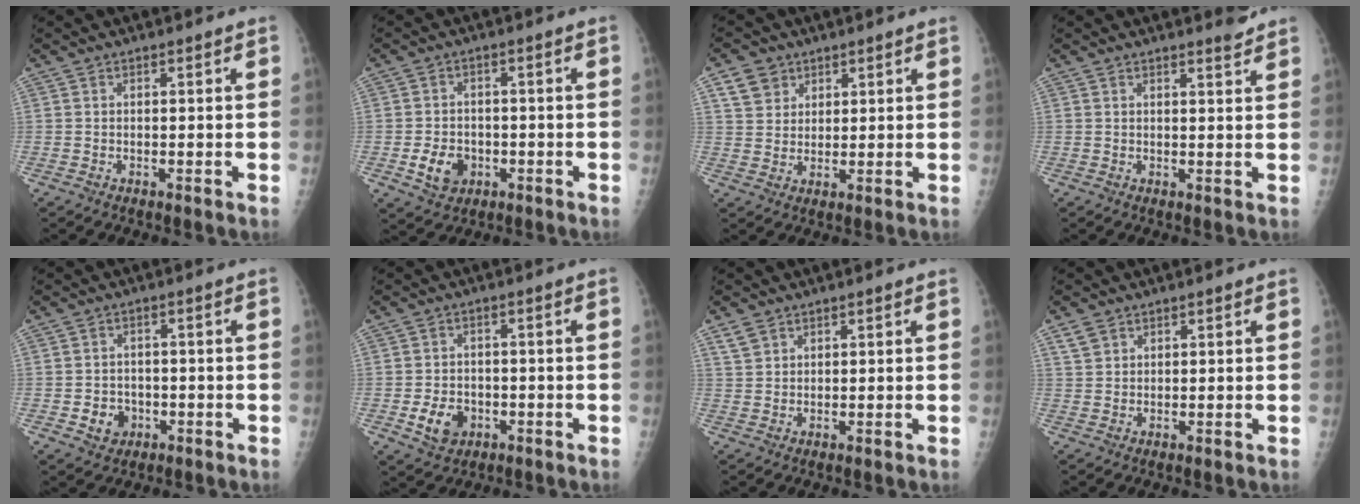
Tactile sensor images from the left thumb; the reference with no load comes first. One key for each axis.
{"total": 6.2, "fx": -2.0, "fy": 4.9, "fz": 3.2, "tx": -0.040, "ty": 0.009, "tz": -0.028}
{"total": 5.5, "fx": 3.0, "fy": 4.3, "fz": 1.5, "tx": -0.007, "ty": -0.014, "tz": 0.058}
{"total": 1.8, "fx": 1.7, "fy": -0.1, "fz": 0.7, "tx": -0.006, "ty": -0.017, "tz": 0.025}
{"total": 4.4, "fx": -1.4, "fy": 3.8, "fz": 1.7, "tx": -0.007, "ty": 0.008, "tz": -0.017}
{"total": 6.0, "fx": -2.0, "fy": 4.7, "fz": 3.2, "tx": -0.041, "ty": 0.009, "tz": -0.027}
{"total": 2.6, "fx": 1.9, "fy": 1.7, "fz": 0.8, "tx": -0.007, "ty": -0.005, "tz": 0.038}
{"total": 2.6, "fx": 1.7, "fy": 1.7, "fz": 0.9, "tx": -0.008, "ty": -0.005, "tz": 0.035}